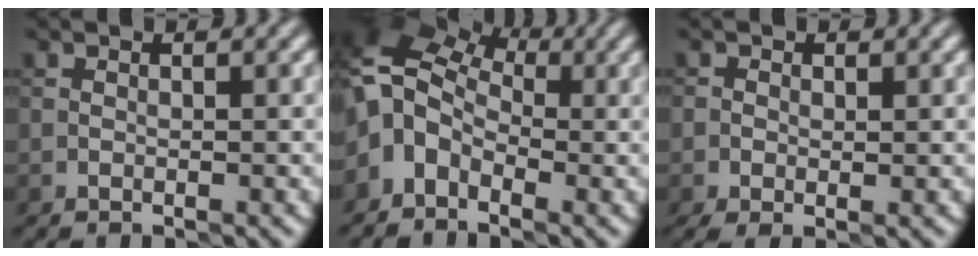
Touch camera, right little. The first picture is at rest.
{"total": 7.3, "force": [-0.2, 5.2, 5.0], "torque": [-0.105, 0.021, -0.024]}
{"total": 1.7, "force": [-0.3, 1.0, 1.4], "torque": [-0.026, -0.001, -0.002]}